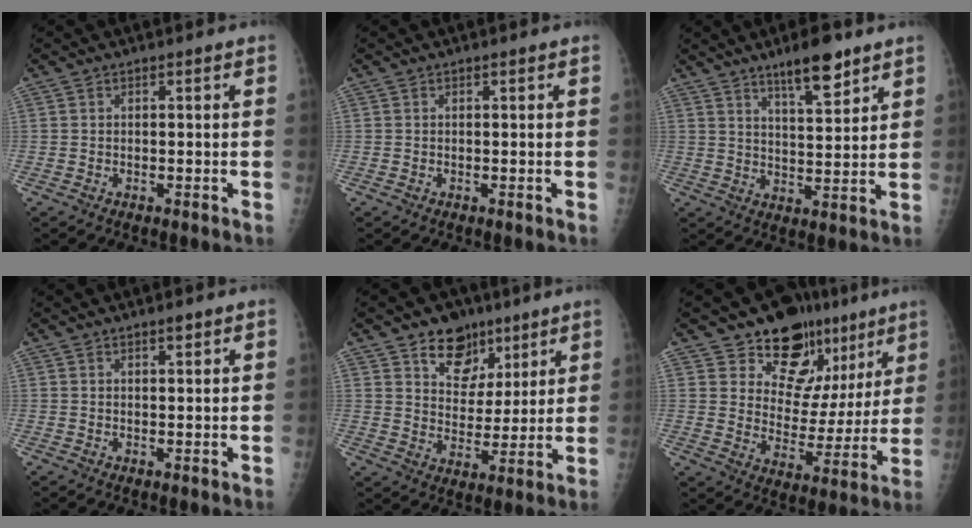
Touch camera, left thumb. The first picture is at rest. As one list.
[{"total": 0.0}, {"total": 9.2, "force": [6.4, 2.3, 6.2], "torque": [-0.086, -0.039, 0.105]}, {"total": 1.4, "force": [1.0, 0.4, 0.9], "torque": [-0.010, -0.006, 0.016]}, {"total": 10.4, "force": [6.6, 7.2, 3.6], "torque": [-0.023, -0.035, 0.110]}, {"total": 16.8, "force": [11.0, 10.4, 7.3], "torque": [-0.040, -0.053, 0.165]}]